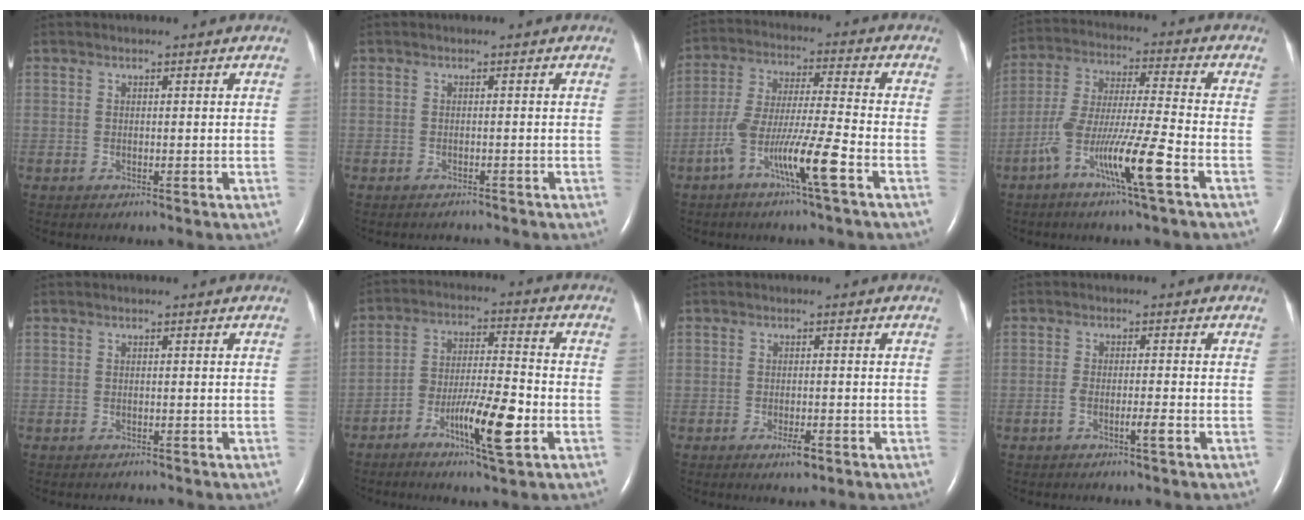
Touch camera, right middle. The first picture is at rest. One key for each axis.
{"total": 1.4, "fx": -1.4, "fy": 0.3, "fz": 0.1, "tx": -0.003, "ty": -0.004, "tz": -0.016}
{"total": 10.2, "fx": -5.1, "fy": -0.5, "fz": 8.9, "tx": -0.177, "ty": -0.001, "tz": -0.099}
{"total": 11.6, "fx": -5.7, "fy": -0.5, "fz": 10.1, "tx": -0.202, "ty": -0.004, "tz": -0.110}
{"total": 0.8, "fx": -0.8, "fy": 0.1, "fz": 0.0, "tx": -0.004, "ty": -0.002, "tz": -0.010}
{"total": 10.4, "fx": -4.7, "fy": 1.3, "fz": 9.2, "tx": -0.167, "ty": 0.000, "tz": -0.081}
{"total": 2.5, "fx": -1.5, "fy": 0.5, "fz": 1.9, "tx": -0.035, "ty": -0.002, "tz": -0.022}
{"total": 2.3, "fx": -1.3, "fy": -0.2, "fz": 1.9, "tx": -0.037, "ty": -0.002, "tz": -0.026}